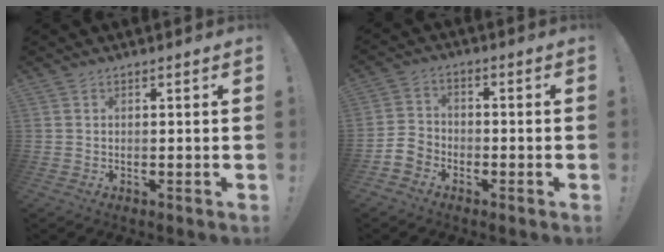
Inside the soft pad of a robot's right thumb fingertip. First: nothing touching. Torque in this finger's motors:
{"motor_torque": [0.88, -0.89, 0.67, 0.41, 0.13]}